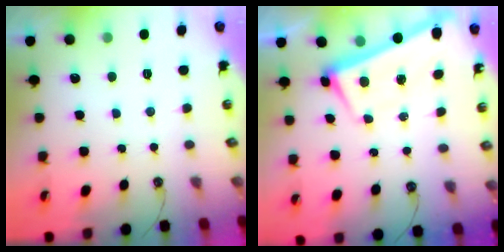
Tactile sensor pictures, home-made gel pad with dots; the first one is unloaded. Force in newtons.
{"total": 1.5, "press": 0.5, "slide": 1.4}